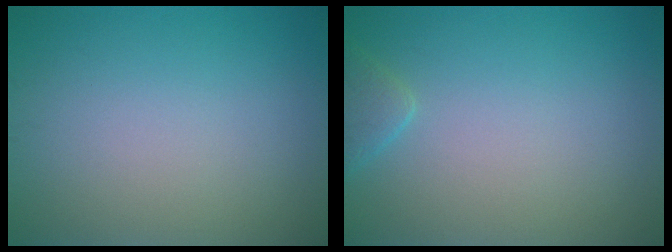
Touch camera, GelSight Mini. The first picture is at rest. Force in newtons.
{"total": 1.6, "press": 1.6, "slide": 0.1}